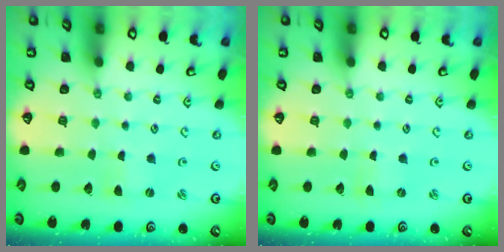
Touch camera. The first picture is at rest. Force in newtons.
{"total": 0.0}